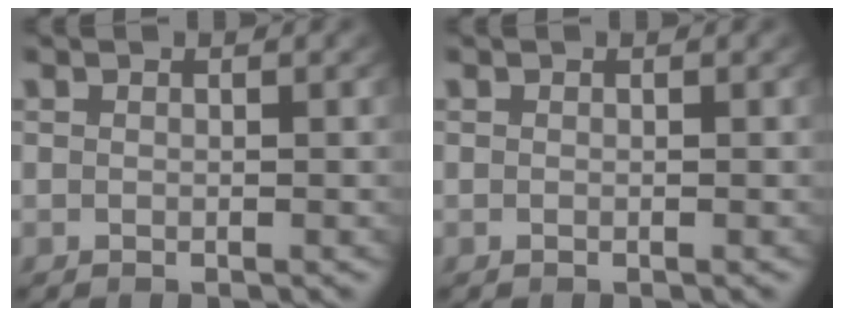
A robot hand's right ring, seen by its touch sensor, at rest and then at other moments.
{"total": 0.0}